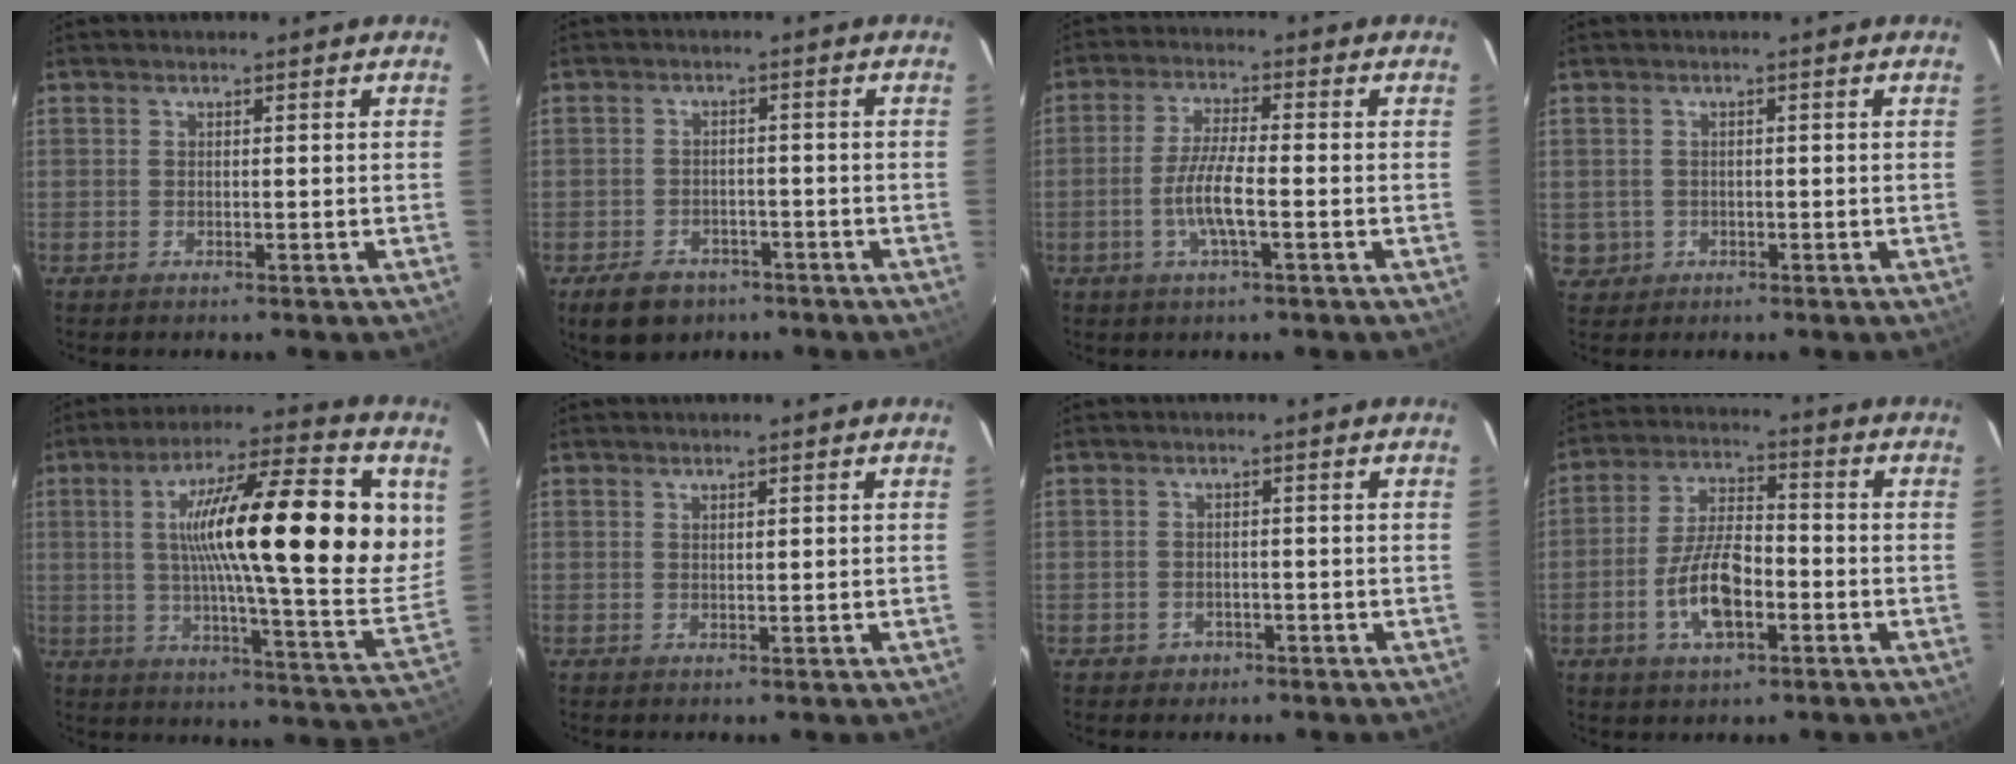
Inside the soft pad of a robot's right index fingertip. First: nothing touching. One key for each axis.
{"total": 7.5, "fx": -4.8, "fy": 5.1, "fz": 2.8, "tx": -0.071, "ty": 0.010, "tz": -0.064}
{"total": 6.6, "fx": -2.1, "fy": 1.0, "fz": 6.2, "tx": -0.126, "ty": -0.004, "tz": -0.041}
{"total": 3.4, "fx": -0.3, "fy": 3.4, "fz": 0.5, "tx": -0.008, "ty": 0.009, "tz": 0.005}
{"total": 27.0, "fx": 6.9, "fy": 4.7, "fz": 25.7, "tx": -0.394, "ty": 0.014, "tz": 0.099}
{"total": 0.8, "fx": 0.5, "fy": 0.3, "fz": 0.5, "tx": -0.008, "ty": 0.002, "tz": 0.011}
{"total": 3.0, "fx": -1.5, "fy": 2.6, "fz": 0.4, "tx": -0.016, "ty": 0.005, "tz": -0.019}
{"total": 10.7, "fx": -3.9, "fy": 4.6, "fz": 8.8, "tx": -0.179, "ty": 0.004, "tz": -0.068}